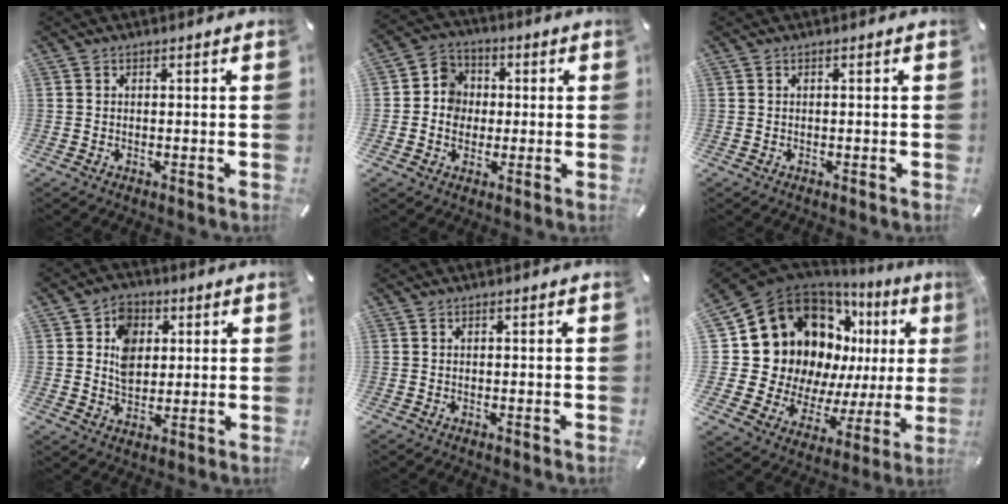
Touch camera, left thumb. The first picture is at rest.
{"total": 6.4, "force": [-0.9, 6.2, 1.5], "torque": [-0.035, 0.017, -0.020]}
{"total": 0.0}
{"total": 8.3, "force": [1.9, 6.8, 4.4], "torque": [-0.068, 0.006, 0.033]}
{"total": 0.0}
{"total": 23.5, "force": [8.9, 17.7, 12.6], "torque": [-0.196, -0.090, 0.196]}